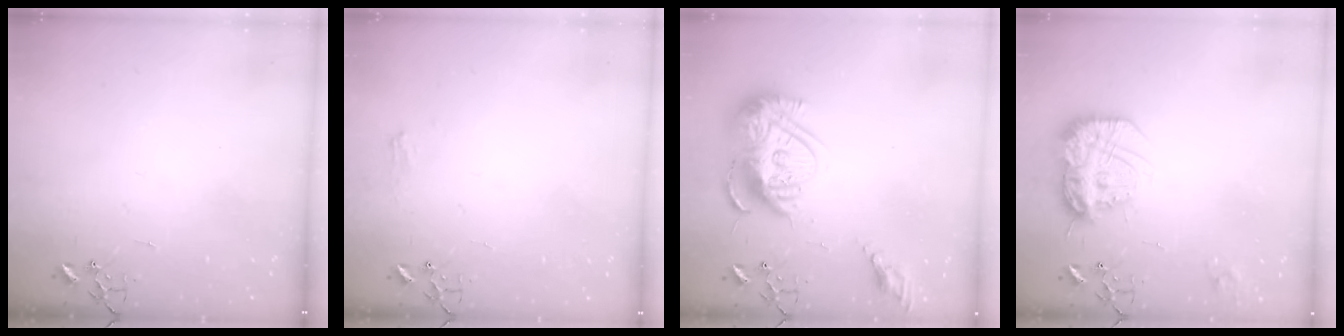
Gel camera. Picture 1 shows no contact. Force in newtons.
{"total": 5.3, "press": 5.3, "slide": 0.6}
{"total": 17.6, "press": 17.5, "slide": 1.6}
{"total": 17.7, "press": 17.6, "slide": 1.8}